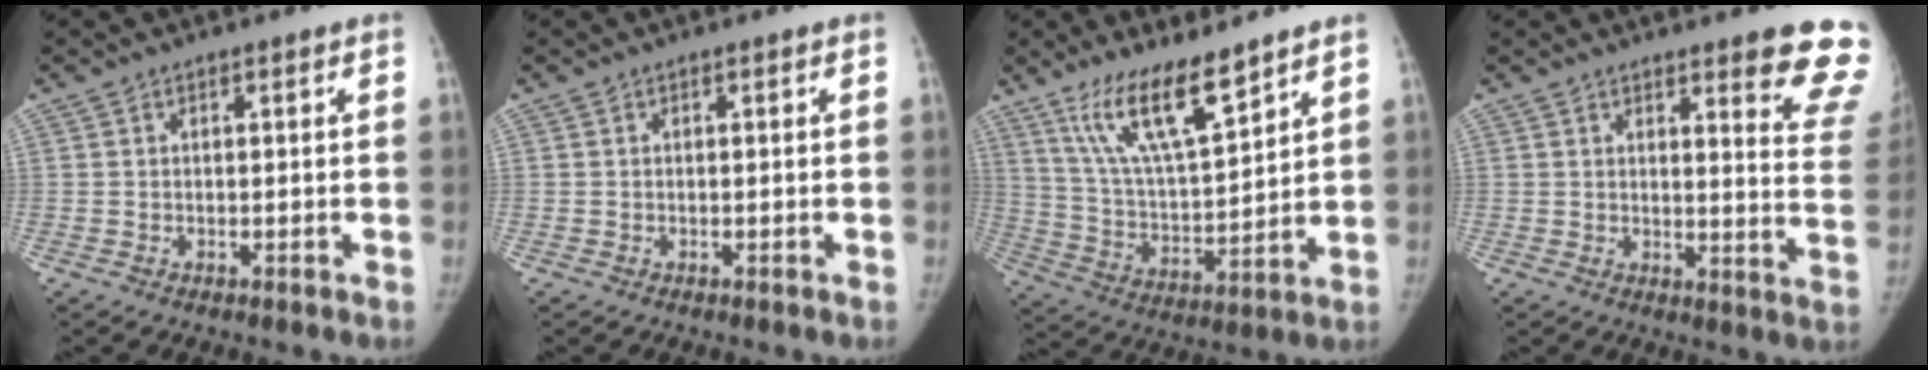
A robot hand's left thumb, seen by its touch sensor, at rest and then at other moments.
{"total": 0.0}
{"total": 14.1, "force": [10.0, 3.2, 9.4], "torque": [-0.157, -0.059, 0.200]}
{"total": 12.7, "force": [10.0, 2.0, 7.6], "torque": [-0.061, -0.081, 0.100]}